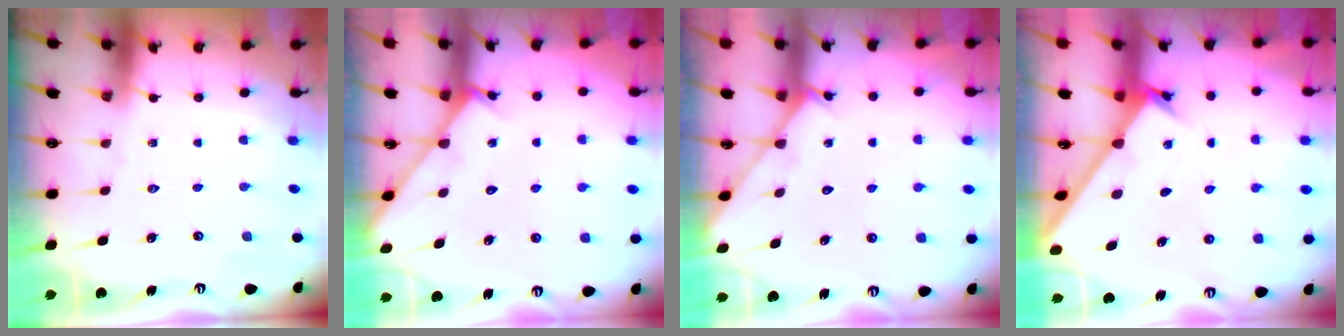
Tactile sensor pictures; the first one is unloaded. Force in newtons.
{"total": 4.3, "press": 4.3, "slide": 0.4}
{"total": 1.3, "press": 1.3, "slide": 0.1}
{"total": 1.5, "press": 1.4, "slide": 0.1}